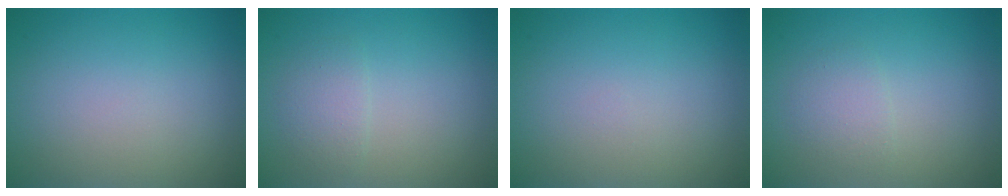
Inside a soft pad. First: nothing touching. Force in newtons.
{"total": 1.5, "press": 1.5, "slide": 0.1}
{"total": 0.0}
{"total": 1.6, "press": 1.6, "slide": 0.1}